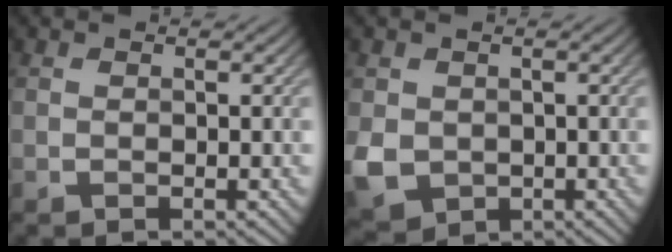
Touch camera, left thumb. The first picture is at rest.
{"total": 4.9, "force": [-0.5, 4.3, 2.4], "torque": [-0.076, -0.021, -0.010]}